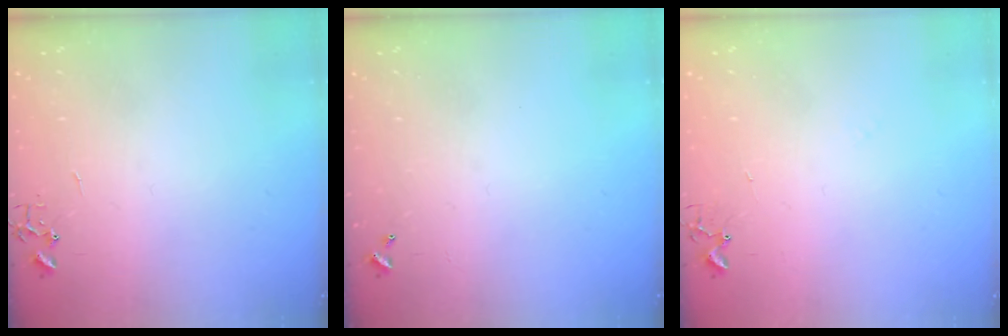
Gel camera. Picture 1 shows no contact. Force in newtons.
{"total": 0.0}
{"total": 4.9, "press": 4.9, "slide": 0.5}